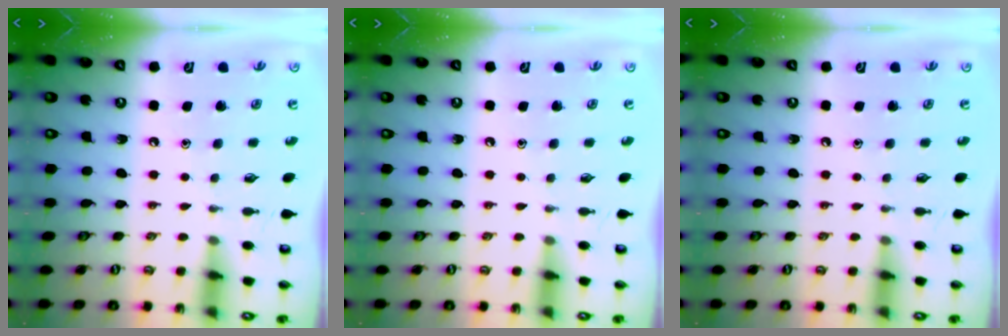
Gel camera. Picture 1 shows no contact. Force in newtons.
{"total": 0.0}
{"total": 0.0}